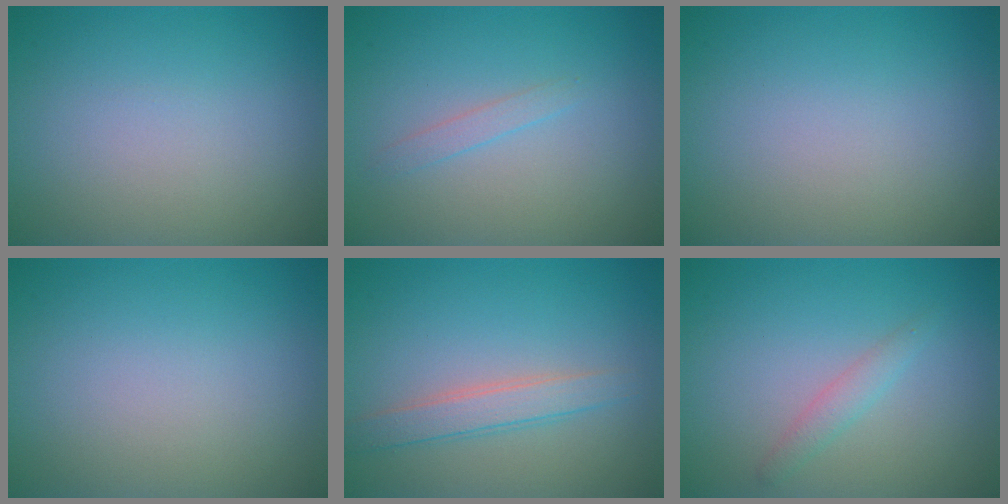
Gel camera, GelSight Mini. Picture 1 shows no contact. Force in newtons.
{"total": 0.9, "press": 0.9, "slide": 0.2}
{"total": 0.0}
{"total": 0.0}
{"total": 2.4, "press": 2.4, "slide": 0.1}
{"total": 1.4, "press": 1.4, "slide": 0.0}